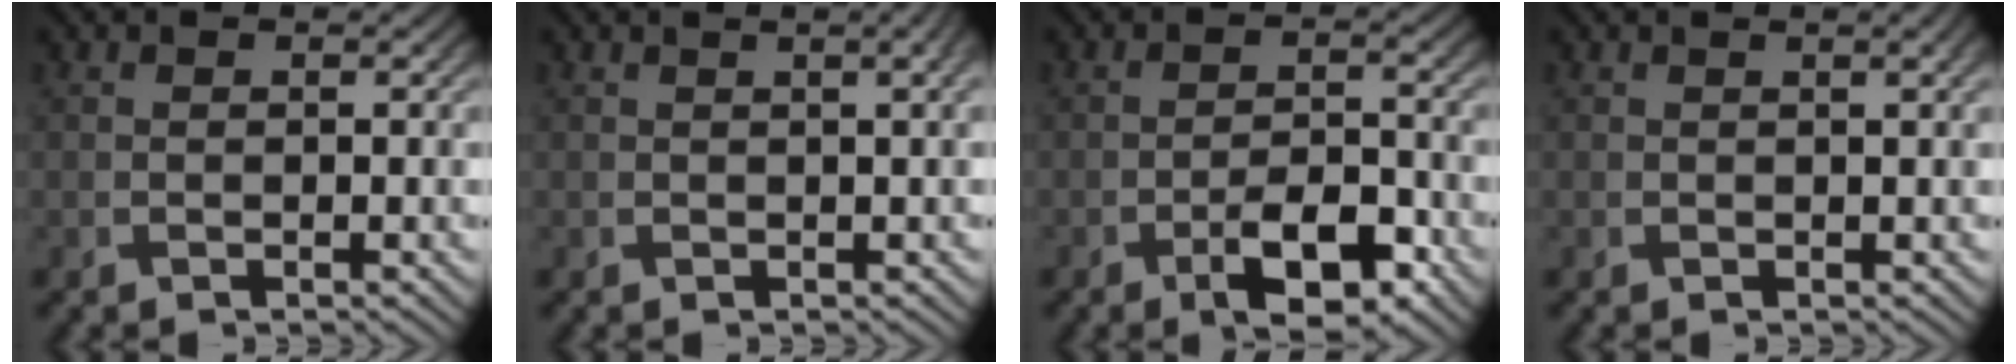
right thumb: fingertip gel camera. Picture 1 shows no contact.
{"total": 2.7, "force": [1.0, 0.7, 2.4], "torque": [-0.027, 0.010, 0.002]}
{"total": 6.5, "force": [-3.5, 2.5, 4.8], "torque": [-0.078, 0.005, -0.059]}
{"total": 1.7, "force": [0.7, 0.3, 1.5], "torque": [-0.021, 0.004, 0.006]}